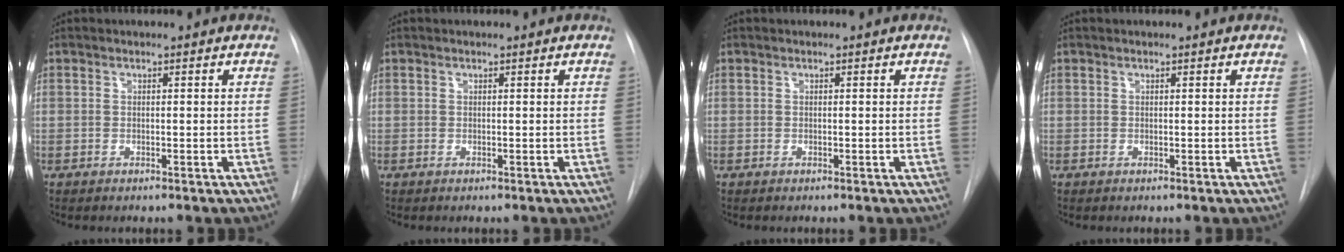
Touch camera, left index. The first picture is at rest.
{"total": 0.0}
{"total": 0.0}
{"total": 0.0}